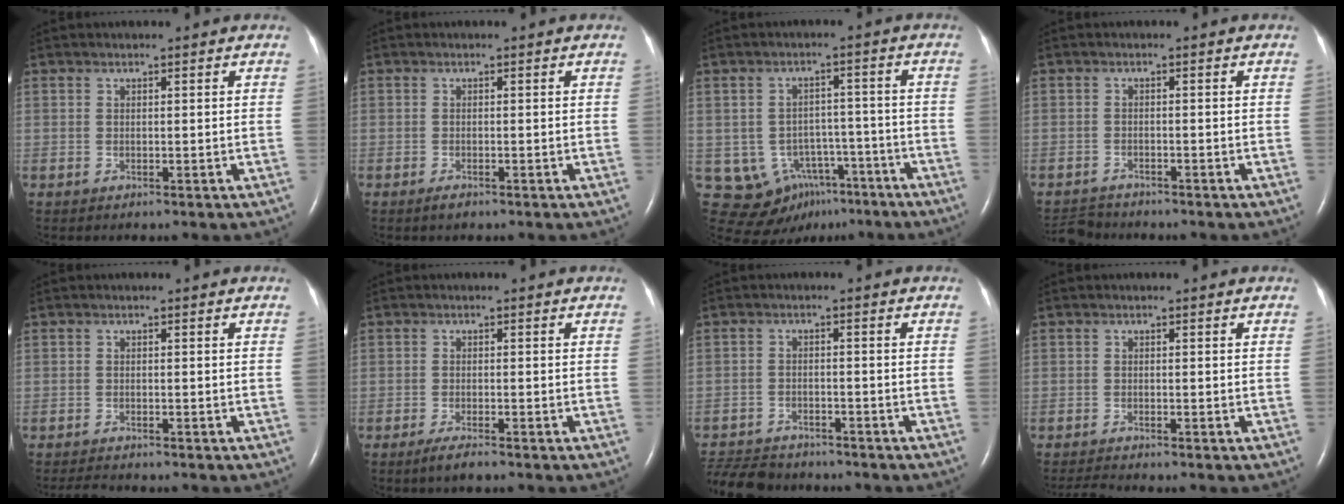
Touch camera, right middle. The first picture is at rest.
{"total": 1.1, "force": [-0.8, 0.4, 0.6], "torque": [-0.015, -0.002, -0.011]}
{"total": 10.5, "force": [-5.3, 8.3, 3.6], "torque": [-0.062, 0.027, -0.066]}
{"total": 3.7, "force": [-3.6, 0.8, -0.3], "torque": [0.001, -0.012, -0.063]}
{"total": 2.4, "force": [-2.4, 0.1, 0.5], "torque": [-0.014, -0.013, -0.039]}
{"total": 2.5, "force": [-2.0, 0.3, 1.6], "torque": [-0.041, -0.006, -0.037]}
{"total": 9.5, "force": [-8.7, 3.0, 2.4], "torque": [-0.049, -0.006, -0.136]}
{"total": 2.1, "force": [-2.0, -0.6, 0.1], "torque": [-0.011, -0.015, -0.038]}